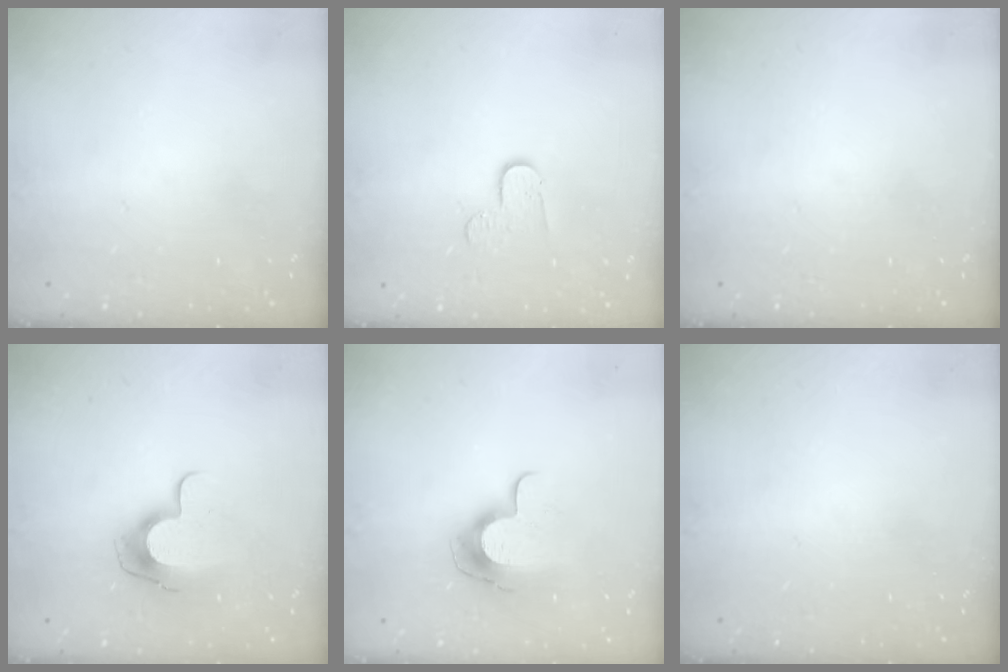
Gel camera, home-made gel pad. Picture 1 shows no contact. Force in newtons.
{"total": 5.5, "press": 5.5, "slide": 0.5}
{"total": 0.0}
{"total": 10.7, "press": 10.6, "slide": 0.7}
{"total": 10.8, "press": 10.8, "slide": 0.9}
{"total": 0.0}